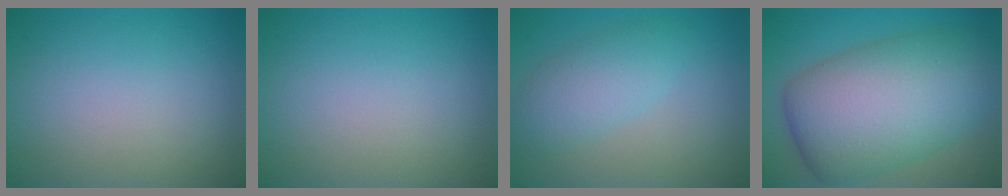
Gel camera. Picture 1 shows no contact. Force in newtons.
{"total": 0.0}
{"total": 3.7, "press": 3.7, "slide": 0.2}
{"total": 12.4, "press": 12.4, "slide": 0.4}